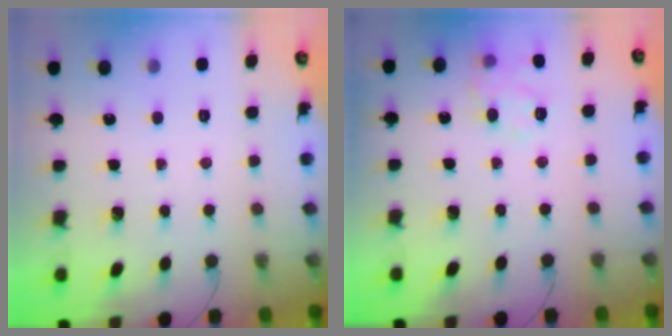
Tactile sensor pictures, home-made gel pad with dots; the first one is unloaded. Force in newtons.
{"total": 11.0, "press": 10.9, "slide": 1.4}